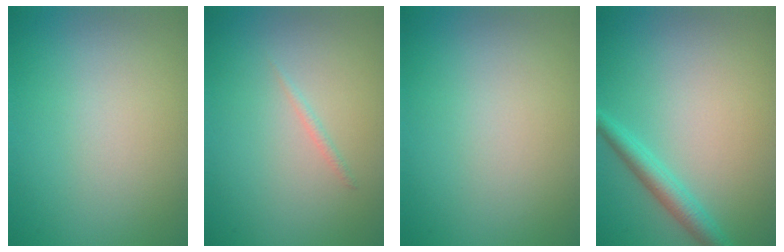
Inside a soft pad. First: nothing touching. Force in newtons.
{"total": 0.6, "press": 0.6, "slide": 0.1}
{"total": 0.0}
{"total": 2.6, "press": 2.6, "slide": 0.1}